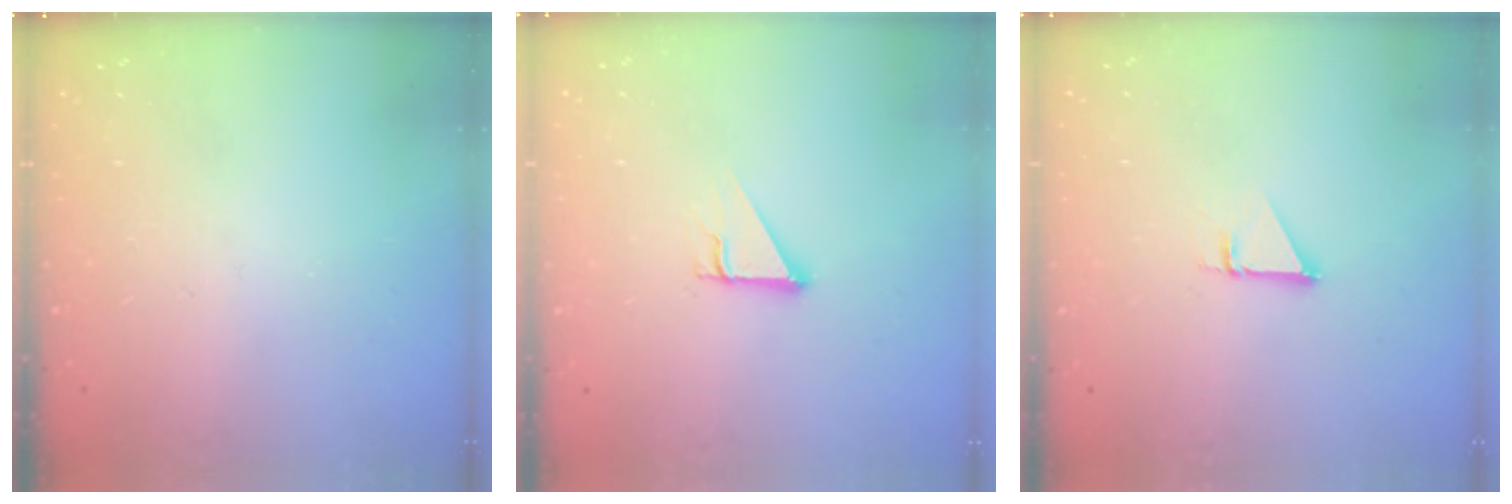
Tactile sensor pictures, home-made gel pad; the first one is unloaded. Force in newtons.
{"total": 2.5, "press": 2.5, "slide": 0.2}
{"total": 1.0, "press": 1.0, "slide": 0.1}